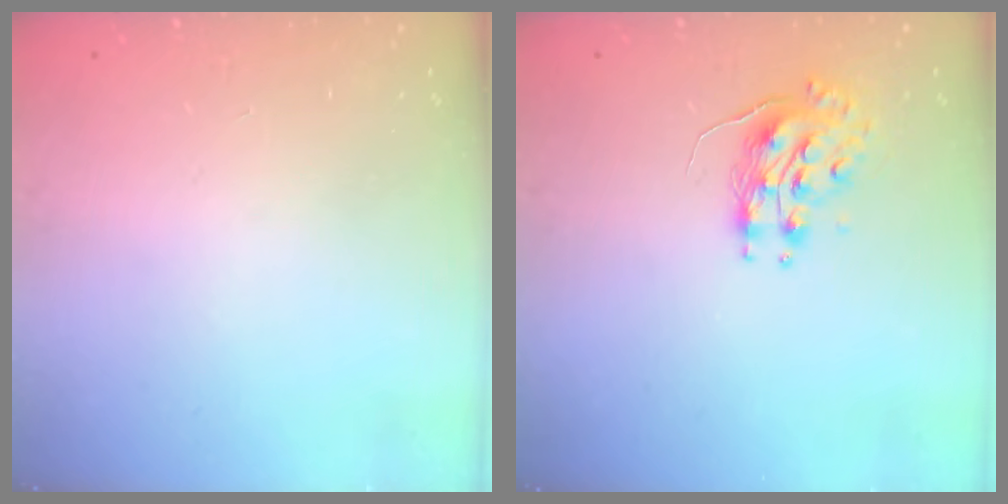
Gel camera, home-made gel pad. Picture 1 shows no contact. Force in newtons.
{"total": 8.6, "press": 8.6, "slide": 0.3}